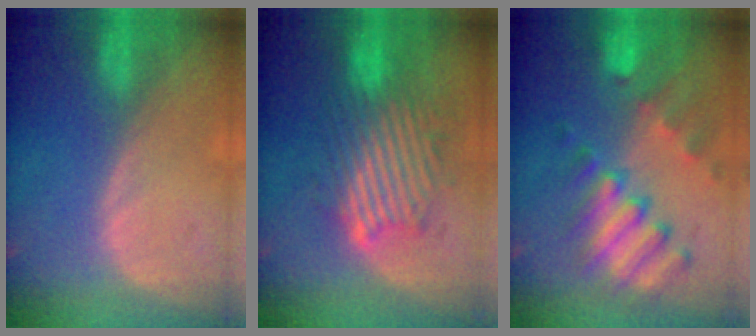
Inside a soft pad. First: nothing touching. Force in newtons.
{"total": 9.5, "press": 9.4, "slide": 1.5}
{"total": 10.3, "press": 9.0, "slide": 5.1}